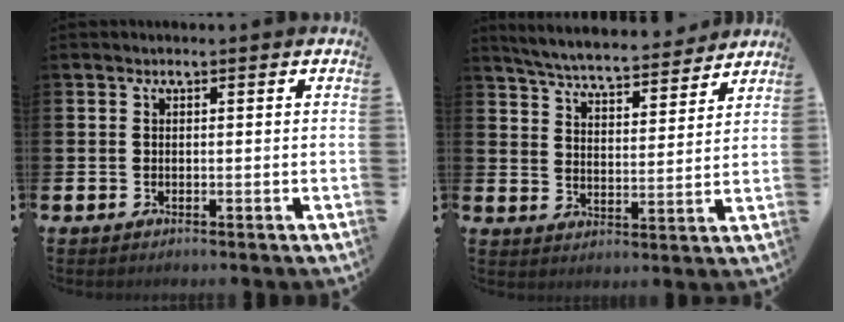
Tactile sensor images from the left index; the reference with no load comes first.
{"total": 6.1, "force": [6.0, 0.6, 1.4], "torque": [-0.043, -0.045, 0.101]}